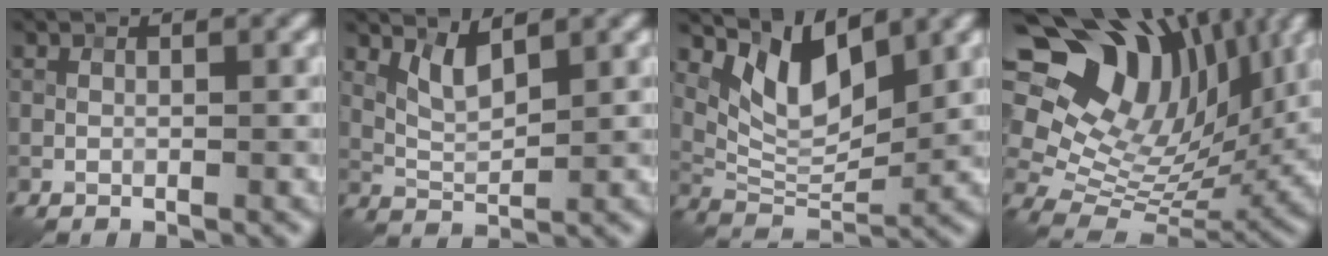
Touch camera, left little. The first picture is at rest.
{"total": 2.7, "force": [1.7, 0.8, 2.0], "torque": [-0.045, -0.008, 0.038]}
{"total": 6.2, "force": [3.5, 2.7, 4.3], "torque": [-0.080, -0.012, 0.065]}
{"total": 14.9, "force": [7.1, 9.7, 8.8], "torque": [-0.163, 0.046, 0.127]}